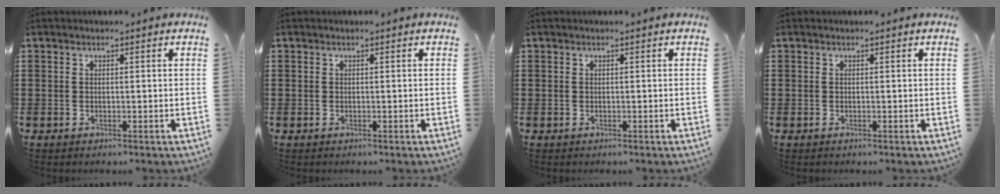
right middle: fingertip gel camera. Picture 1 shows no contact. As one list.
[{"total": 0.0}, {"total": 0.0}, {"total": 0.0}]